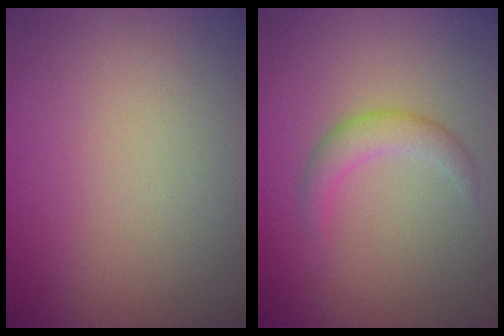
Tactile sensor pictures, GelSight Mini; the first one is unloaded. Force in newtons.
{"total": 2.2, "press": 2.2, "slide": 0.2}